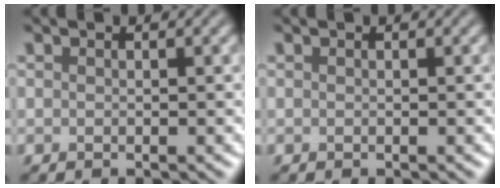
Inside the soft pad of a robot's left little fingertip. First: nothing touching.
{"total": 0.0}